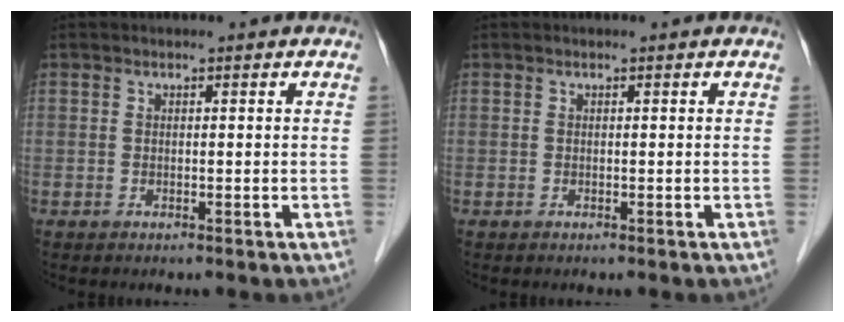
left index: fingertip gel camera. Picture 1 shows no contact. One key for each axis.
{"total": 0.0}